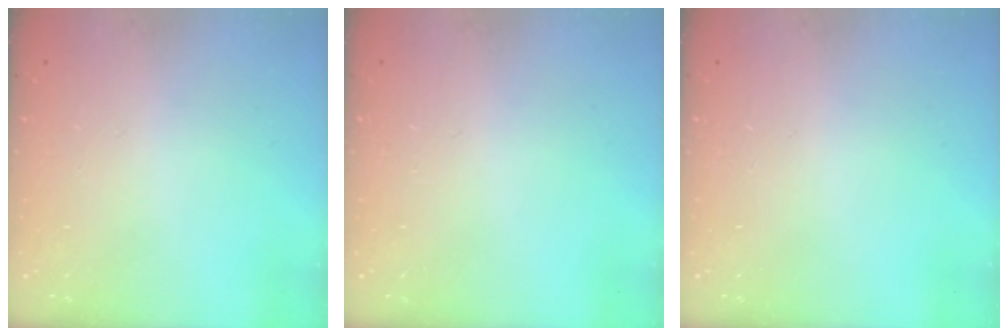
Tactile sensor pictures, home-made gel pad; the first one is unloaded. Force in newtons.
{"total": 0.0}
{"total": 0.0}